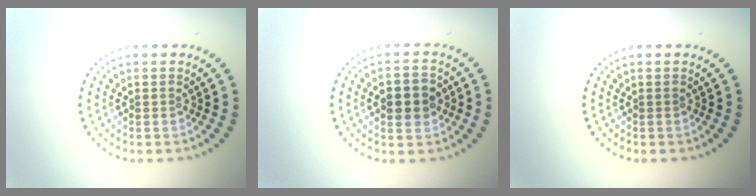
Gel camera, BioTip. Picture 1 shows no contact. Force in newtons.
{"total": 3.4, "press": 3.4, "slide": 0.3}
{"total": 0.0}